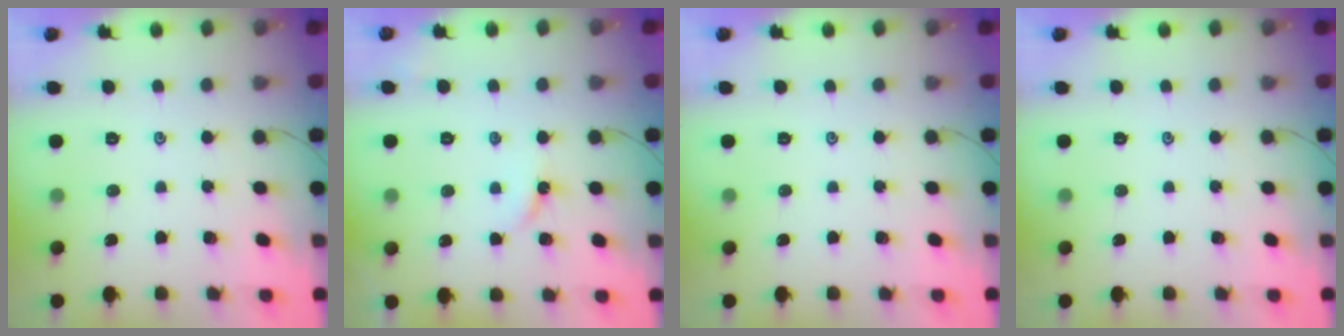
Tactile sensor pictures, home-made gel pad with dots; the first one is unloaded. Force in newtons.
{"total": 2.6, "press": 2.6, "slide": 0.4}
{"total": 0.0}
{"total": 0.0}